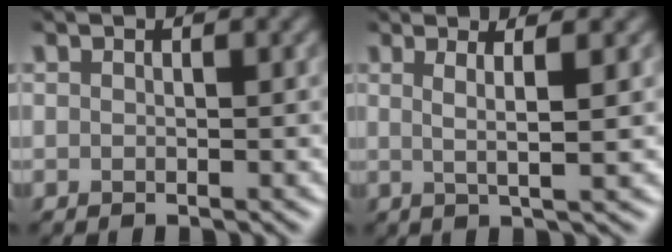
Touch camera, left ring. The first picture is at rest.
{"total": 3.1, "force": [0.8, 0.5, 3.0], "torque": [-0.052, 0.001, 0.009]}